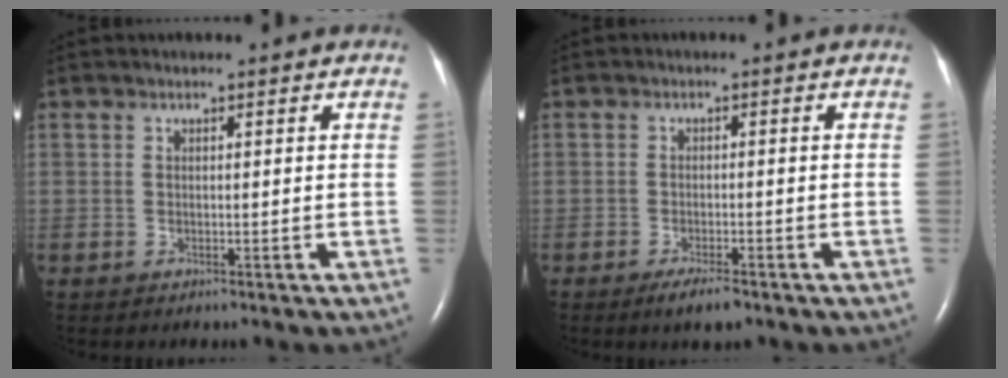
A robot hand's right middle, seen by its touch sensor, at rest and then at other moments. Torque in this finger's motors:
{"motor_torque": [0.44, -0.36, 0.00, 0.02]}